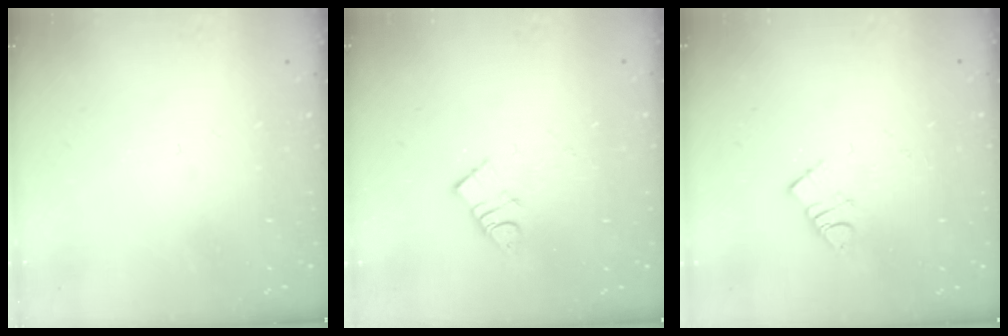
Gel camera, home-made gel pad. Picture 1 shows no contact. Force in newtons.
{"total": 5.9, "press": 5.9, "slide": 0.1}
{"total": 3.9, "press": 3.9, "slide": 0.5}